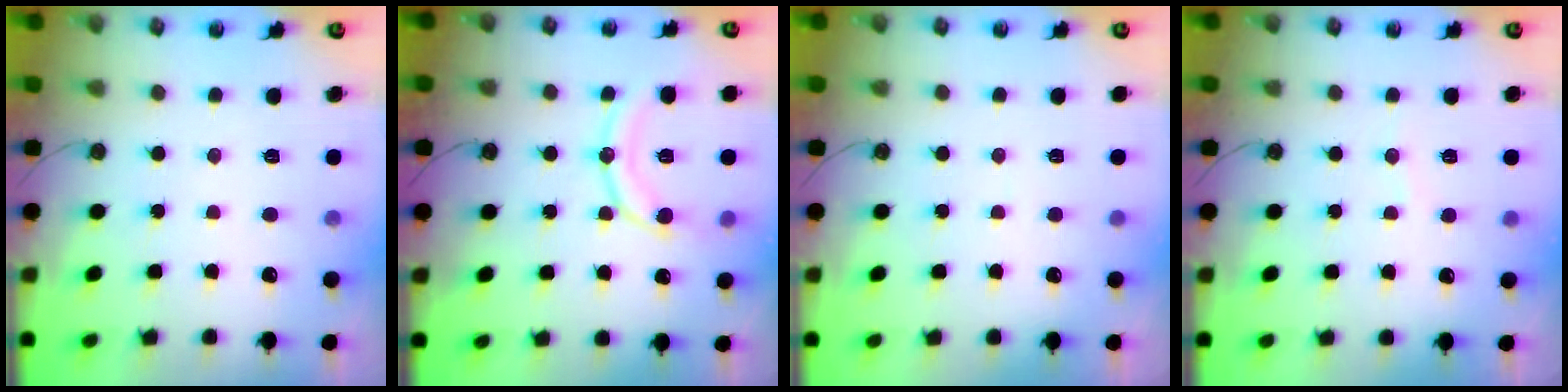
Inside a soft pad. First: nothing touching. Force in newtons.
{"total": 12.2, "press": 12.1, "slide": 1.4}
{"total": 1.4, "press": 1.4, "slide": 0.1}
{"total": 3.3, "press": 3.3, "slide": 0.3}